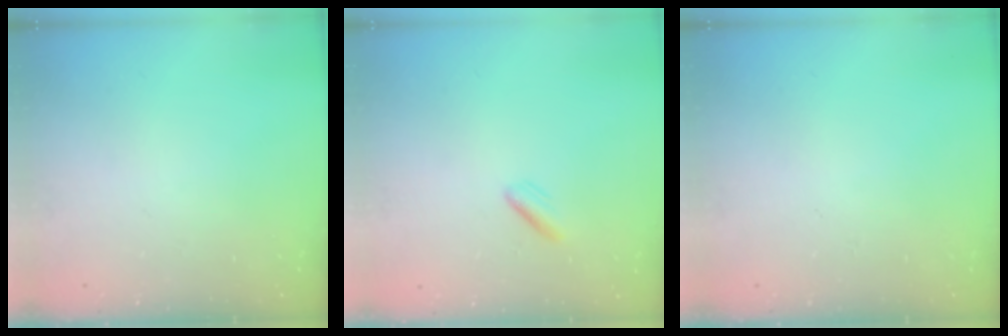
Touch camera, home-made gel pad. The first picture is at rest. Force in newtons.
{"total": 2.0, "press": 1.9, "slide": 0.7}
{"total": 0.0}